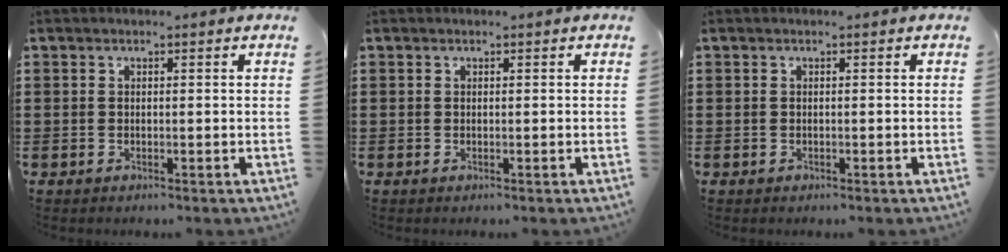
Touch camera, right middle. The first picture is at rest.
{"total": 0.0}
{"total": 0.0}